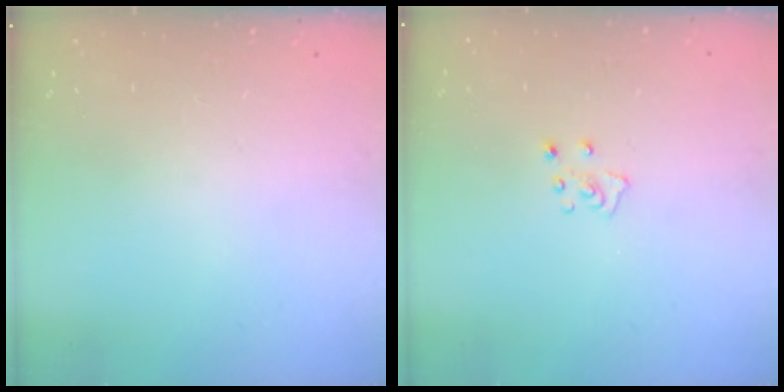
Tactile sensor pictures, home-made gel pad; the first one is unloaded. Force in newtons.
{"total": 5.0, "press": 5.0, "slide": 0.3}